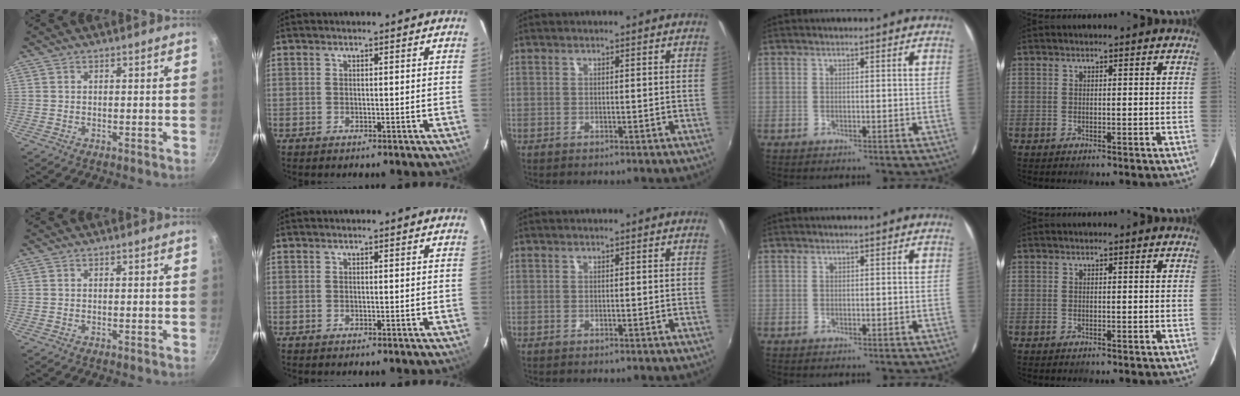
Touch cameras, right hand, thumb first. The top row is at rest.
{}